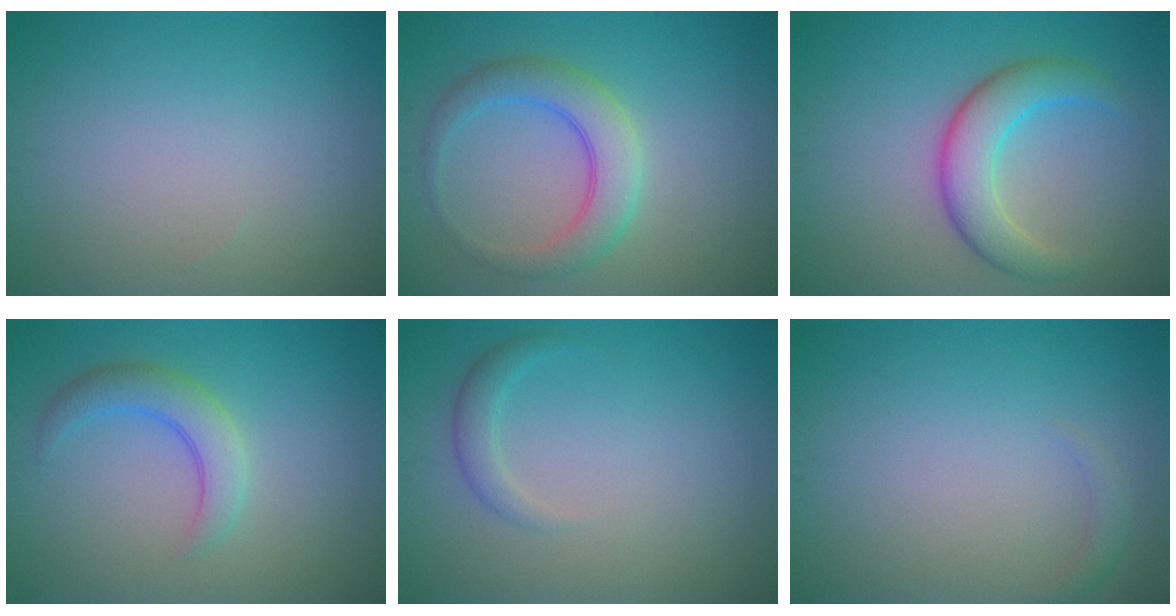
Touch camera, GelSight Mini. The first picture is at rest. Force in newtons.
{"total": 4.5, "press": 4.5, "slide": 0.2}
{"total": 4.9, "press": 4.9, "slide": 0.4}
{"total": 3.3, "press": 3.3, "slide": 0.3}
{"total": 1.6, "press": 1.6, "slide": 0.1}
{"total": 0.9, "press": 0.9, "slide": 0.1}